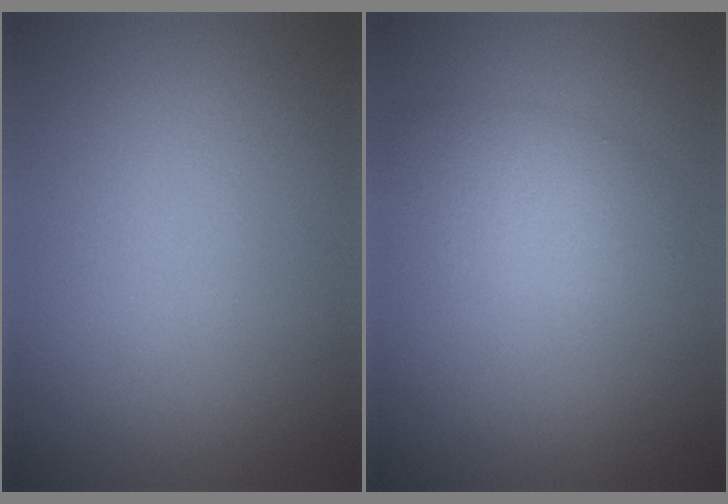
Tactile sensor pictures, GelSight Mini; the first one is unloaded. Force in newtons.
{"total": 3.0, "press": 3.0, "slide": 0.1}